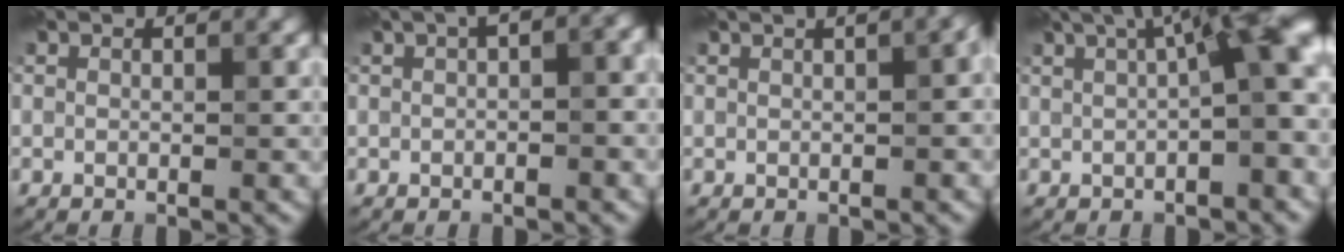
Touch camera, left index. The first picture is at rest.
{"total": 4.2, "force": [1.2, 1.6, 3.7], "torque": [-0.029, 0.016, 0.013]}
{"total": 5.7, "force": [1.9, 2.7, 4.7], "torque": [-0.022, 0.044, 0.011]}
{"total": 9.7, "force": [2.2, 2.3, 9.1], "torque": [-0.111, 0.033, 0.026]}